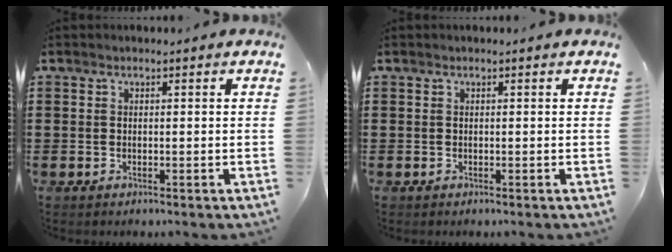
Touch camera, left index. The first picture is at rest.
{"total": 0.0}